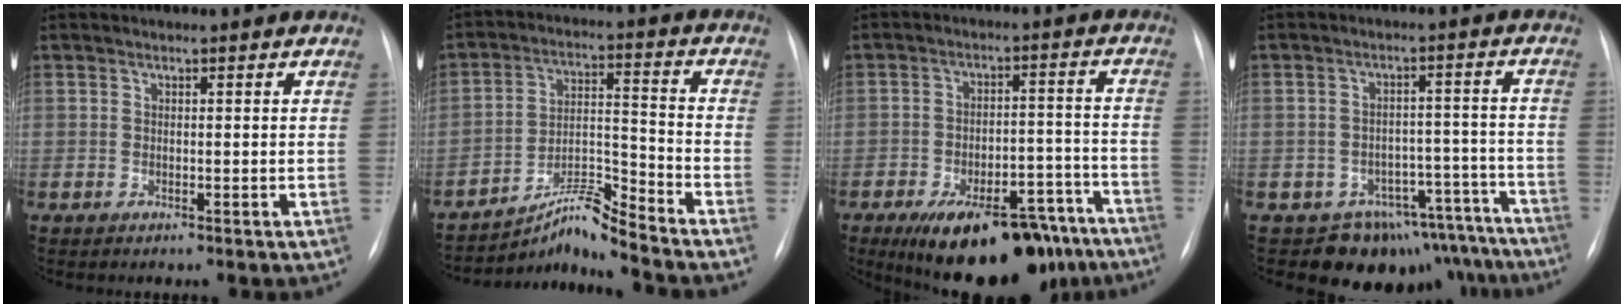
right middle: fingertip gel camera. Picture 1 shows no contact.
{"total": 7.6, "force": [-7.2, -1.8, 1.6], "torque": [-0.038, 0.014, -0.124]}
{"total": 21.4, "force": [-15.7, 8.2, 11.9], "torque": [-0.139, 0.016, -0.215]}
{"total": 13.6, "force": [-11.9, 6.6, 0.6], "torque": [0.026, 0.057, -0.142]}